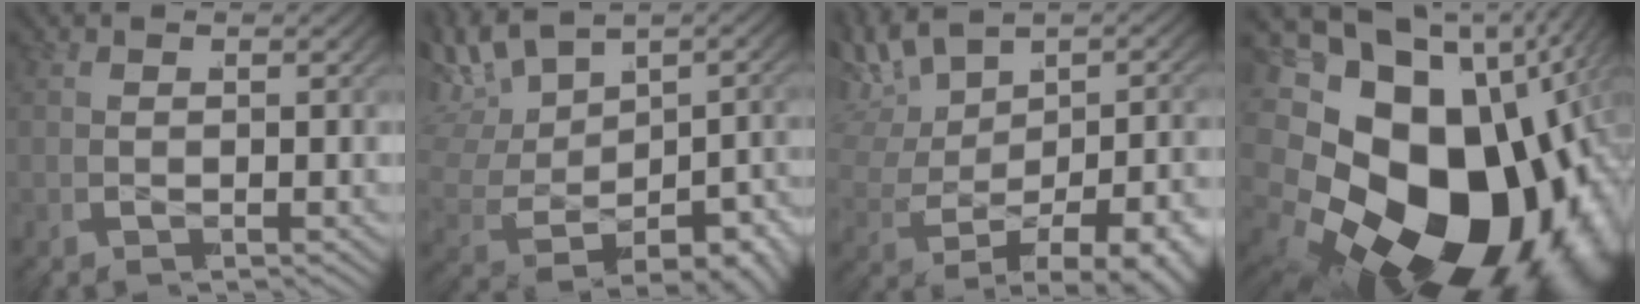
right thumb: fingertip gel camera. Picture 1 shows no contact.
{"total": 8.2, "force": [0.6, 5.8, 5.7], "torque": [-0.147, -0.020, 0.020]}
{"total": 8.8, "force": [-0.6, 5.4, 6.9], "torque": [-0.154, -0.024, 0.008]}
{"total": 28.9, "force": [-4.4, 20.7, 19.7], "torque": [-0.348, -0.056, -0.057]}